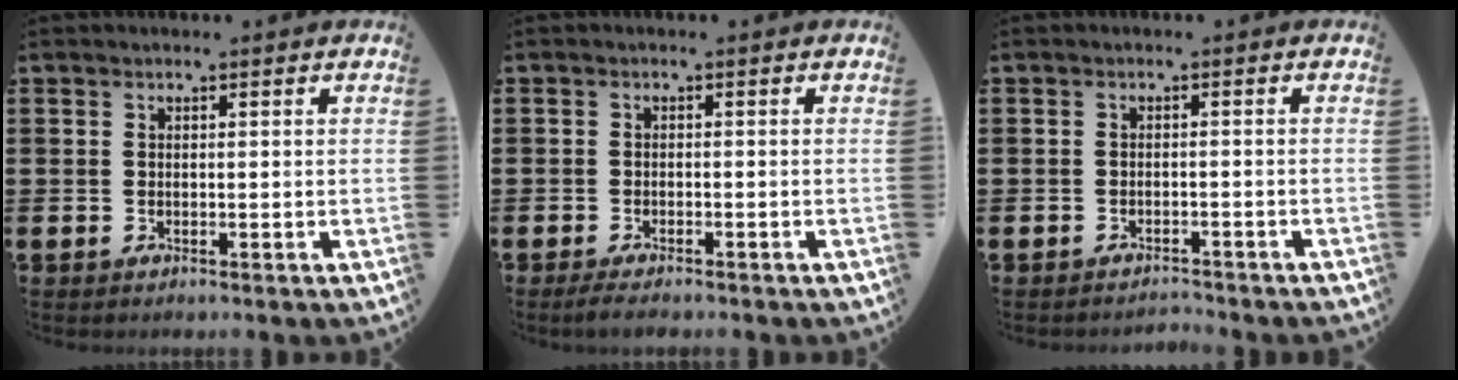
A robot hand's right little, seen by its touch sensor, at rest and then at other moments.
{"total": 1.4, "force": [-1.0, 0.3, 0.8], "torque": [-0.016, 0.000, -0.021]}
{"total": 1.3, "force": [-1.3, 0.0, 0.0], "torque": [-0.003, 0.003, -0.027]}